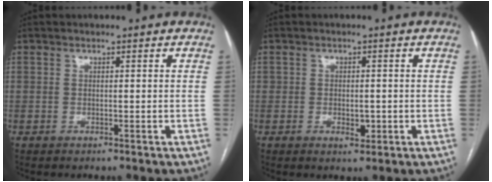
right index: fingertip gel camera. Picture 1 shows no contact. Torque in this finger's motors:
{"motor_torque": [-0.31, 0.06, 0.00, 0.00]}